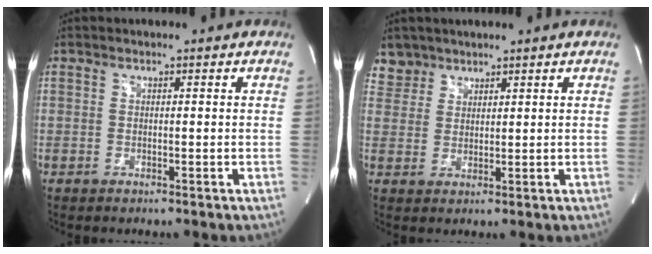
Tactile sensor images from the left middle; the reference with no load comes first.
{"total": 3.7, "force": [3.1, 2.0, -0.6], "torque": [0.019, 0.005, 0.061]}